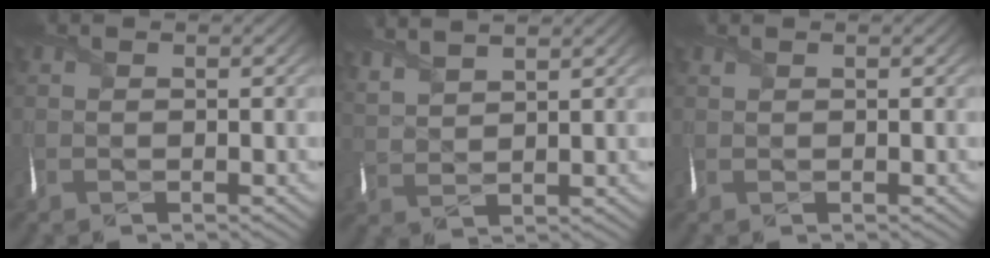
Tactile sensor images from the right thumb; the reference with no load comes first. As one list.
[{"total": 5.0, "force": [4.3, 1.2, 2.3], "torque": [-0.066, 0.012, 0.085]}, {"total": 0.5, "force": [0.5, 0.0, 0.1], "torque": [-0.004, 0.005, 0.010]}]